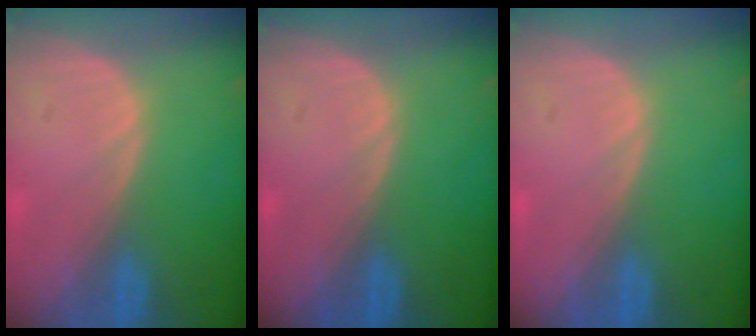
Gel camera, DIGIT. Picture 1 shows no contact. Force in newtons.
{"total": 0.0}
{"total": 0.0}